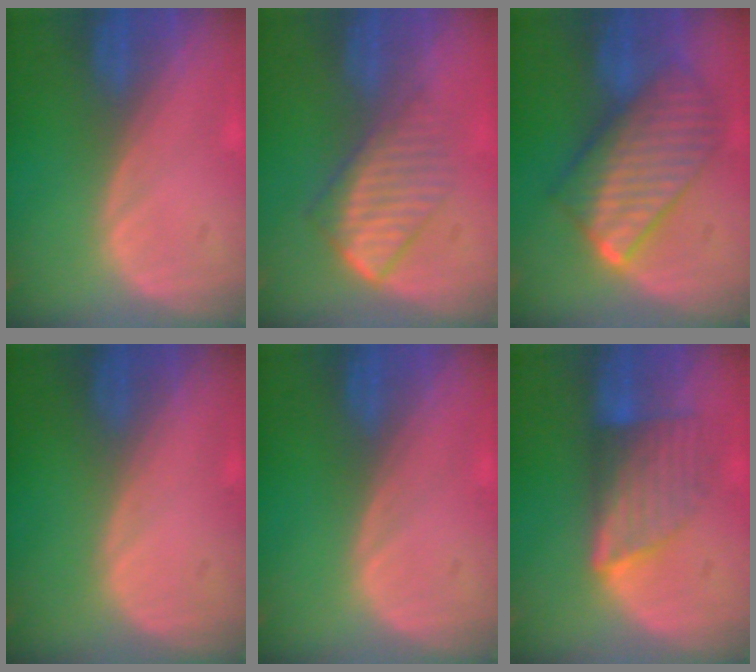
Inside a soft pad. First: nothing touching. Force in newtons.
{"total": 6.8, "press": 6.0, "slide": 3.3}
{"total": 10.2, "press": 10.2, "slide": 0.7}
{"total": 0.0}
{"total": 0.0}
{"total": 6.6, "press": 6.5, "slide": 1.0}